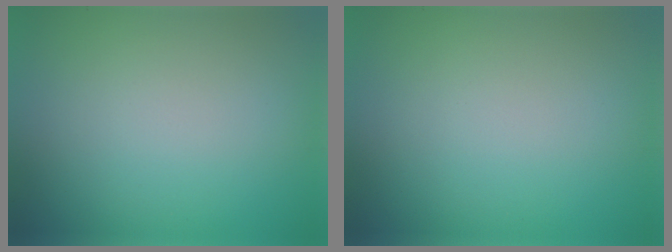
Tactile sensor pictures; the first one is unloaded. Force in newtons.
{"total": 0.0}